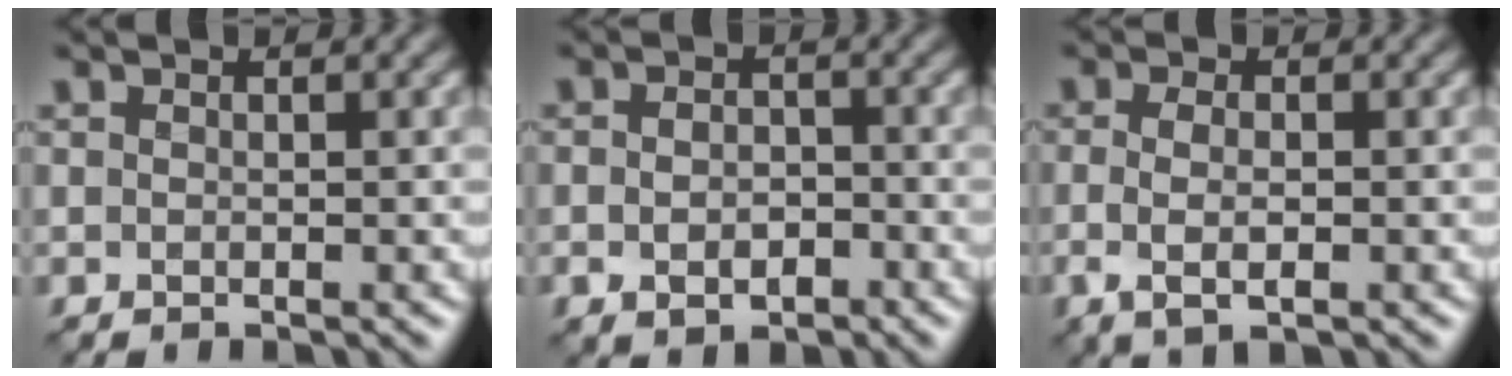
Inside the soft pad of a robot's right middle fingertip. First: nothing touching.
{"total": 2.5, "force": [-1.1, 1.6, 1.6], "torque": [-0.029, 0.001, -0.021]}
{"total": 2.4, "force": [-0.6, 1.0, 2.2], "torque": [-0.056, -0.003, -0.007]}